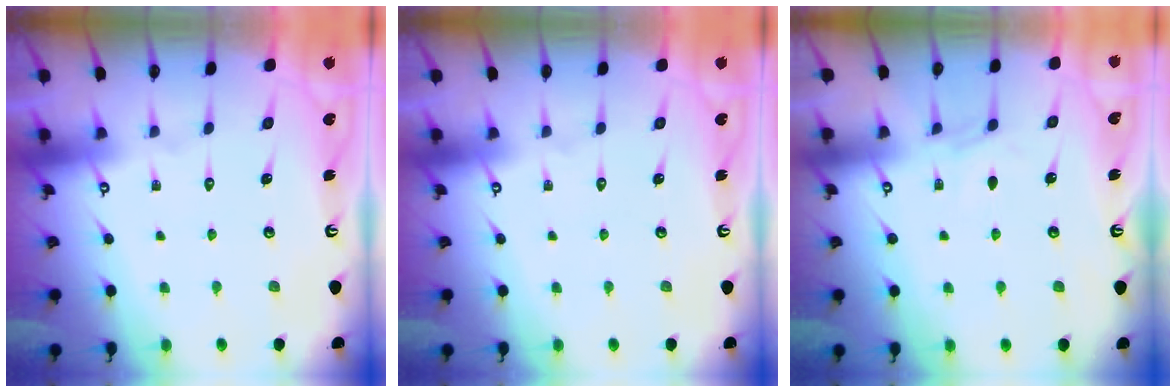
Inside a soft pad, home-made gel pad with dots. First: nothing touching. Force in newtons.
{"total": 0.0}
{"total": 3.2, "press": 3.1, "slide": 0.5}